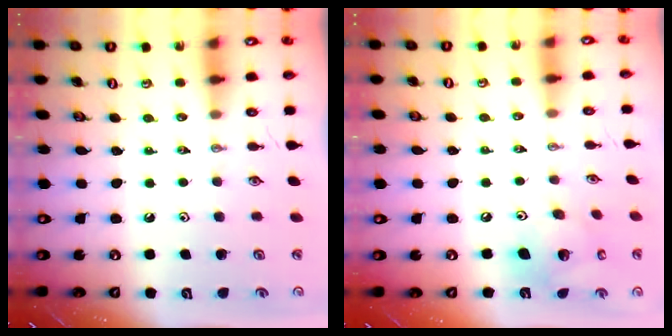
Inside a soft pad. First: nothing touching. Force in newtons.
{"total": 14.7, "press": 14.4, "slide": 3.2}